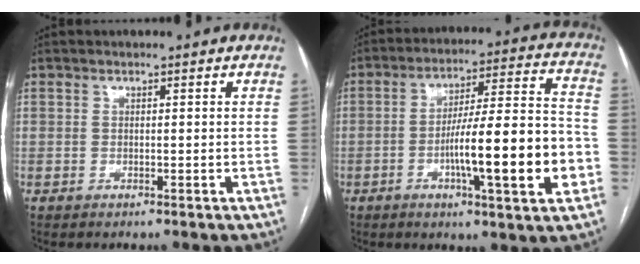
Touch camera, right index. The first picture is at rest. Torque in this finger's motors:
{"motor_torque": [1.51, -0.63, 1.05, 0.21]}